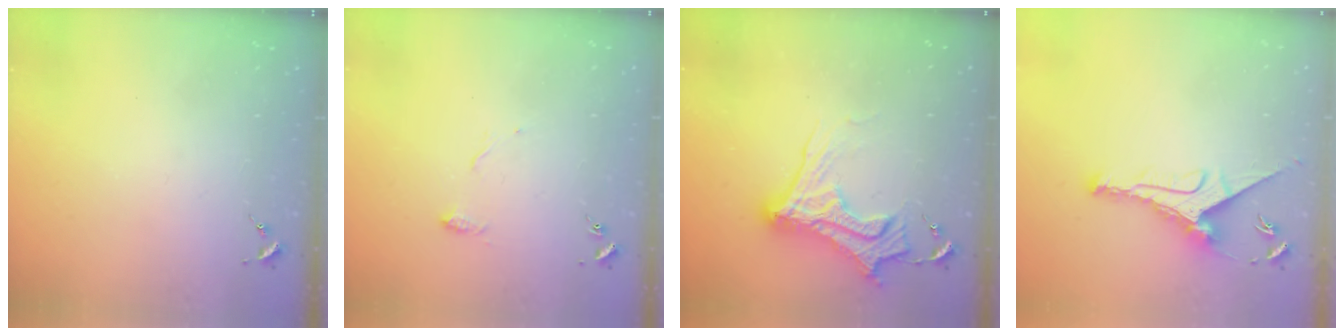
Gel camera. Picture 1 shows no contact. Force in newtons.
{"total": 6.8, "press": 6.8, "slide": 0.7}
{"total": 14.6, "press": 14.5, "slide": 1.5}
{"total": 9.4, "press": 9.4, "slide": 0.3}